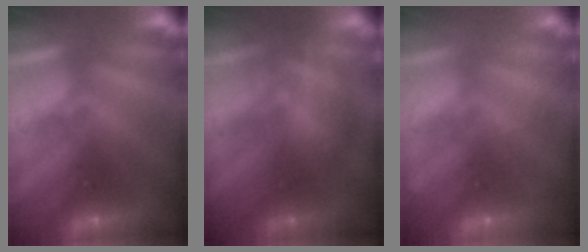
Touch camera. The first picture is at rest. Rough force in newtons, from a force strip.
{"total": 2.9}
{"total": 2.2}